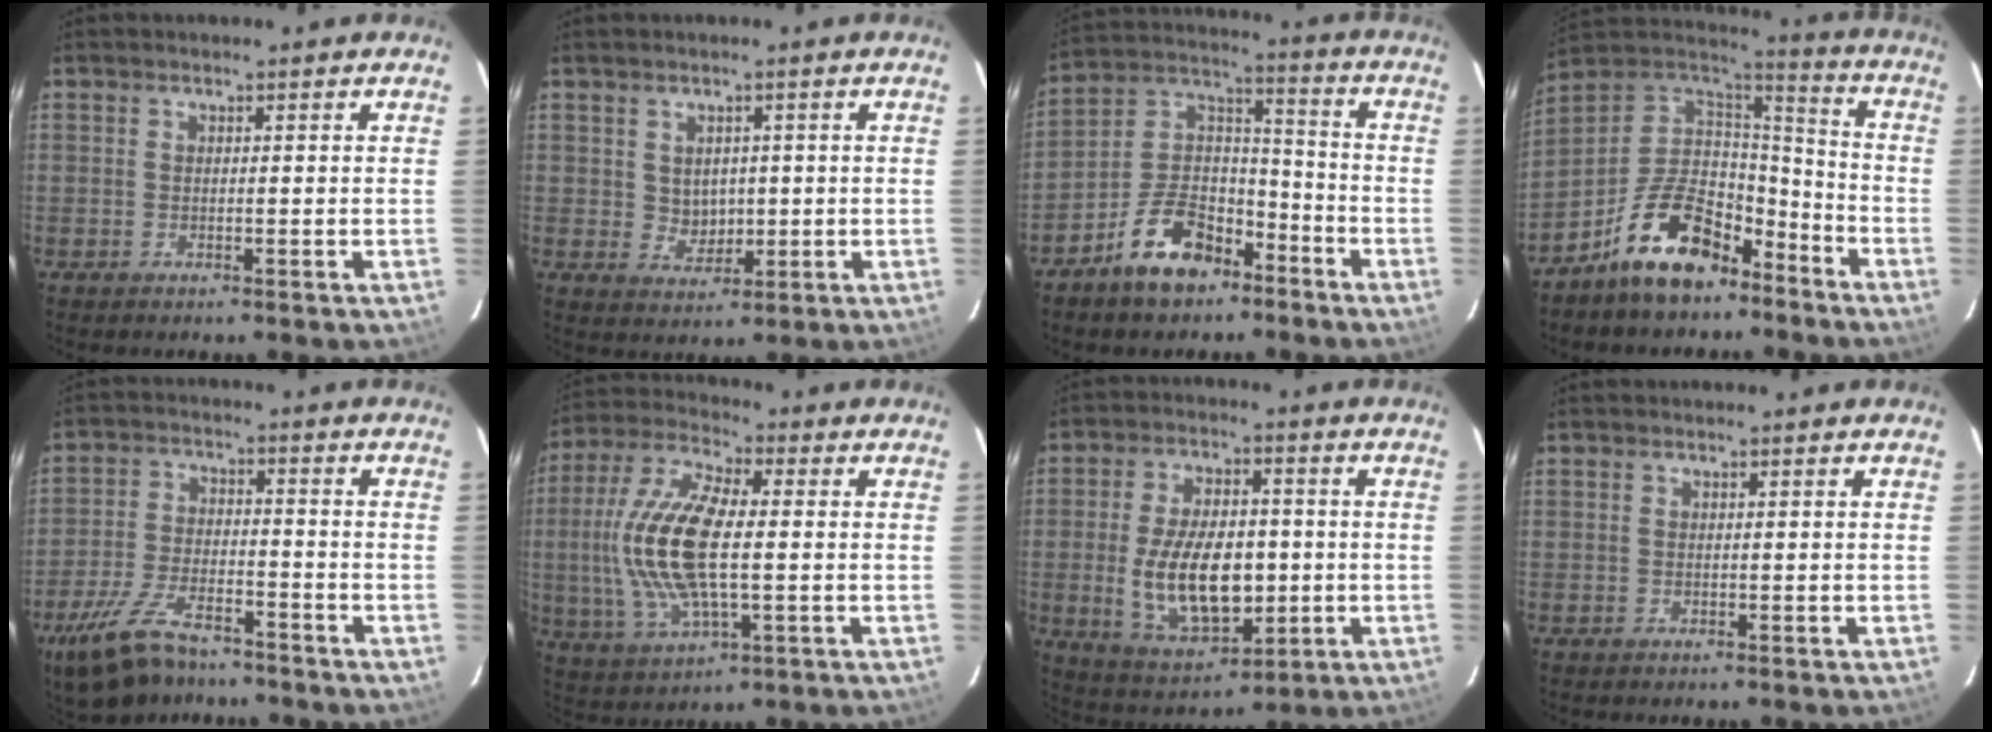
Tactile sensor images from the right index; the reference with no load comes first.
{"total": 3.8, "force": [0.5, 3.5, 1.5], "torque": [-0.024, 0.002, 0.018]}
{"total": 13.3, "force": [-8.7, 7.2, 7.0], "torque": [-0.140, 0.051, -0.141]}
{"total": 17.3, "force": [-11.1, 8.9, 9.8], "torque": [-0.198, 0.042, -0.178]}
{"total": 13.3, "force": [-10.0, 5.4, 6.9], "torque": [-0.163, -0.019, -0.184]}
{"total": 16.8, "force": [-0.3, 6.6, 15.5], "torque": [-0.326, 0.005, -0.005]}
{"total": 15.3, "force": [-1.7, 8.2, 12.8], "torque": [-0.246, -0.007, -0.010]}
{"total": 0.0}